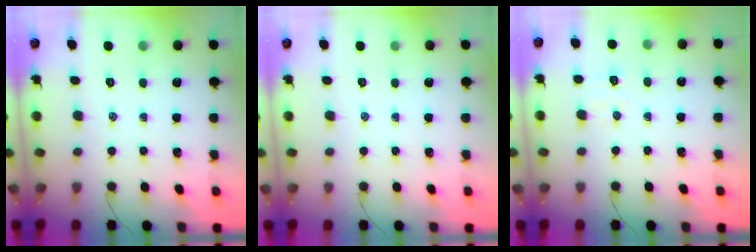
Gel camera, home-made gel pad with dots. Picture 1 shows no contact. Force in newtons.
{"total": 0.0}
{"total": 5.0, "press": 4.8, "slide": 1.2}